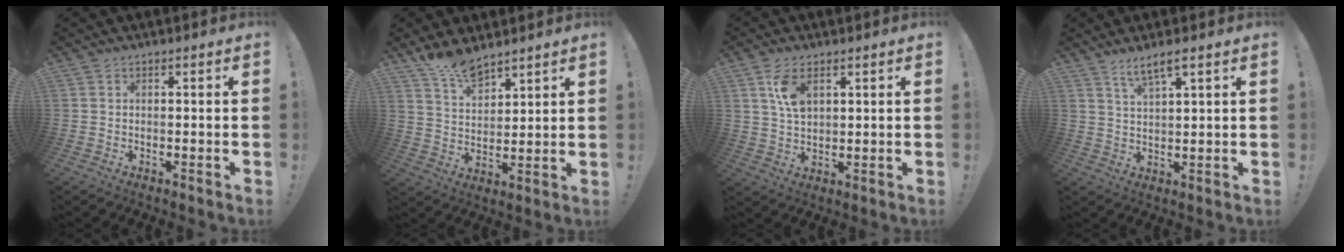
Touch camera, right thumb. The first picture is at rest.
{"total": 9.6, "force": [8.2, 3.6, 3.4], "torque": [-0.064, -0.055, 0.157]}
{"total": 7.4, "force": [3.3, 4.1, 5.3], "torque": [-0.089, -0.009, 0.060]}
{"total": 4.9, "force": [3.6, 0.6, 3.3], "torque": [-0.057, -0.018, 0.061]}